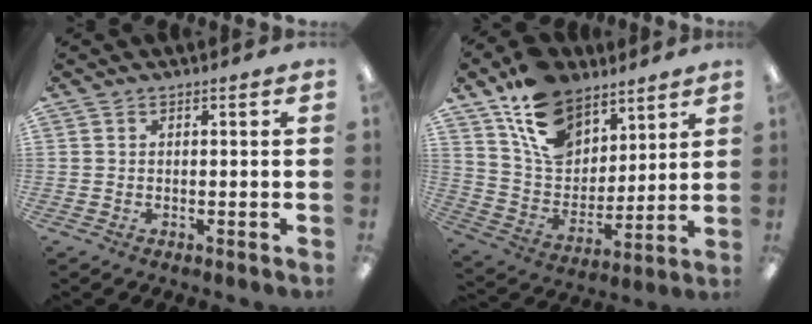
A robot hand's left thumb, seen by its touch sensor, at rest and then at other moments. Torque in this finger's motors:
{"motor_torque": [1.70, 1.13, 1.44, -1.38, 0.19]}